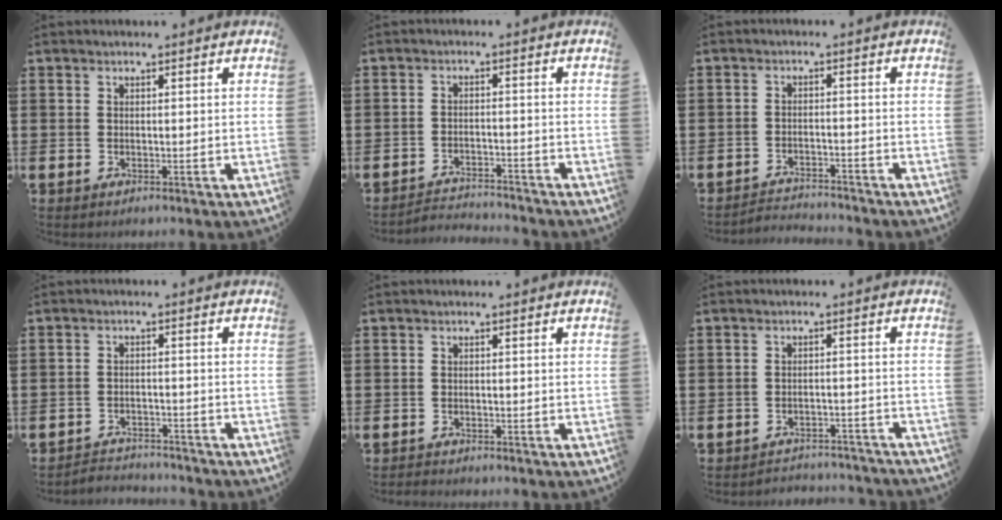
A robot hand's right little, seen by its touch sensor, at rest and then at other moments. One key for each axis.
{"total": 2.7, "fx": -2.7, "fy": 0.0, "fz": -0.1, "tx": -0.005, "ty": 0.002, "tz": -0.058}
{"total": 2.4, "fx": -2.4, "fy": 0.0, "fz": -0.2, "tx": -0.004, "ty": 0.003, "tz": -0.053}
{"total": 2.5, "fx": -2.5, "fy": 0.2, "fz": -0.3, "tx": -0.003, "ty": 0.002, "tz": -0.056}
{"total": 0.7, "fx": -0.7, "fy": 0.1, "fz": -0.1, "tx": -0.001, "ty": -0.001, "tz": -0.015}
{"total": 2.3, "fx": -2.3, "fy": 0.0, "fz": -0.2, "tx": -0.003, "ty": 0.004, "tz": -0.052}